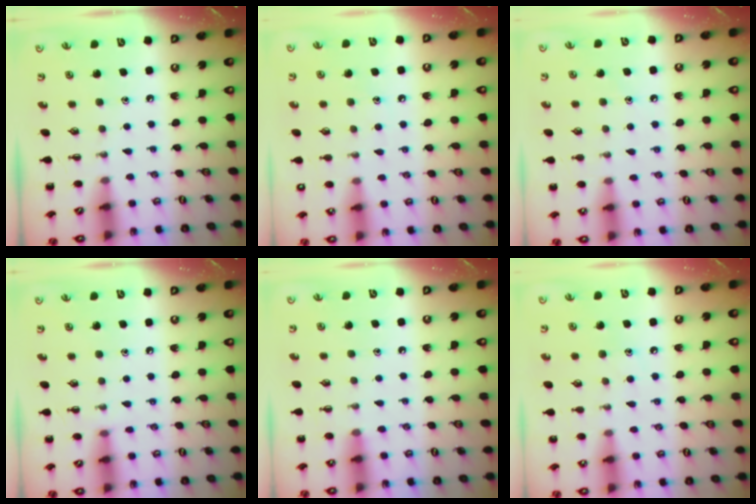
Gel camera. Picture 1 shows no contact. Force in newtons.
{"total": 7.2, "press": 7.0, "slide": 1.8}
{"total": 8.2, "press": 7.8, "slide": 2.4}
{"total": 7.0, "press": 6.6, "slide": 2.3}
{"total": 5.9, "press": 5.5, "slide": 2.0}
{"total": 6.8, "press": 6.6, "slide": 1.4}